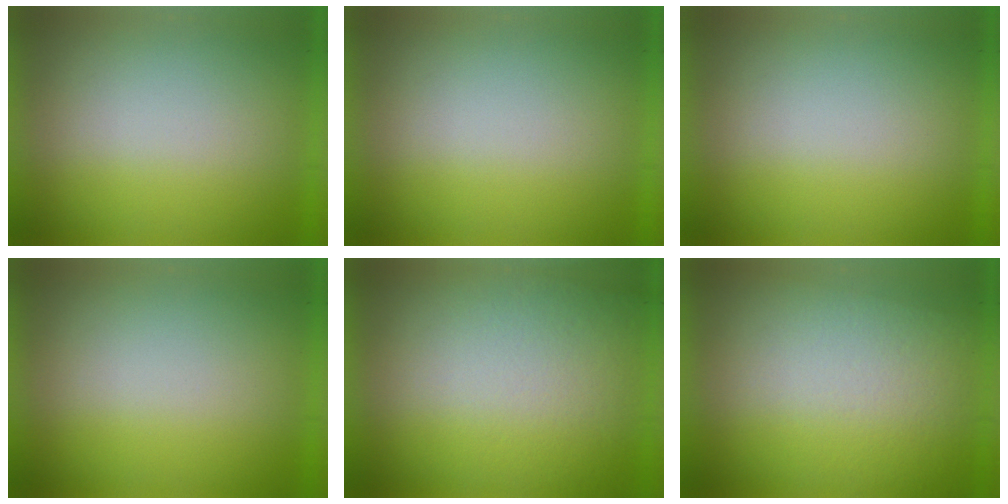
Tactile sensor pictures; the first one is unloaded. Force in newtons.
{"total": 0.0}
{"total": 0.0}
{"total": 0.0}
{"total": 3.6}
{"total": 2.8}